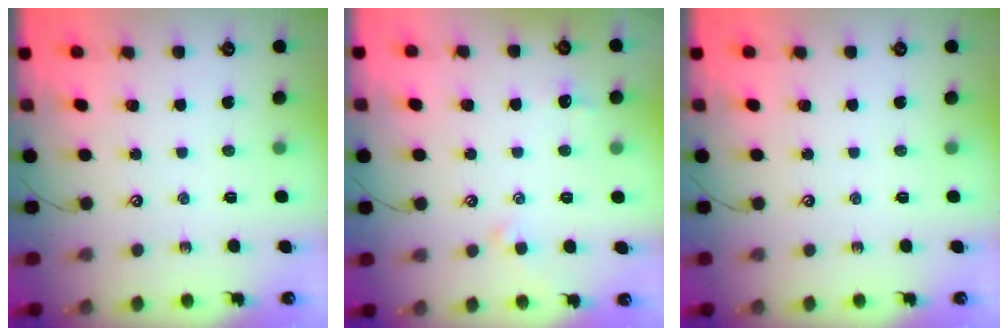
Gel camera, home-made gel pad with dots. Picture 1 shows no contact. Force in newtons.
{"total": 1.2, "press": 1.1, "slide": 0.4}
{"total": 0.0}